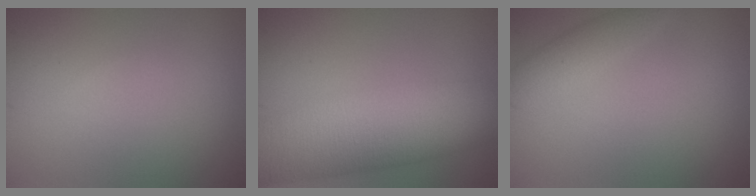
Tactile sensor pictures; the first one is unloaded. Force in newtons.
{"total": 10.7, "press": 10.7, "slide": 0.7}
{"total": 2.0, "press": 2.0, "slide": 0.0}